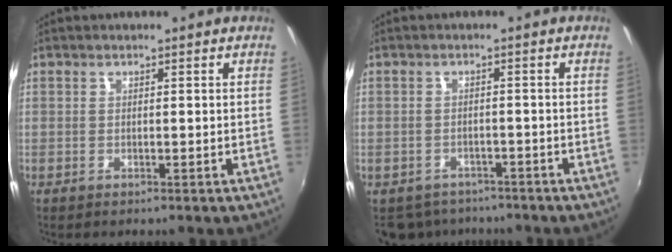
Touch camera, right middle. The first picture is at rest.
{"total": 6.9, "force": [-5.8, 3.5, 1.4], "torque": [-0.044, -0.006, -0.082]}